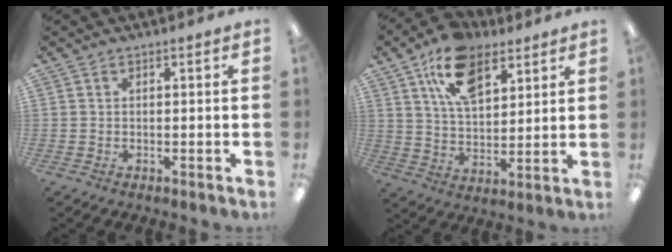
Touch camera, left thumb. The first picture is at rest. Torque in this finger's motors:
{"motor_torque": [0.17, 0.19, 0.07, -0.31, 0.10]}